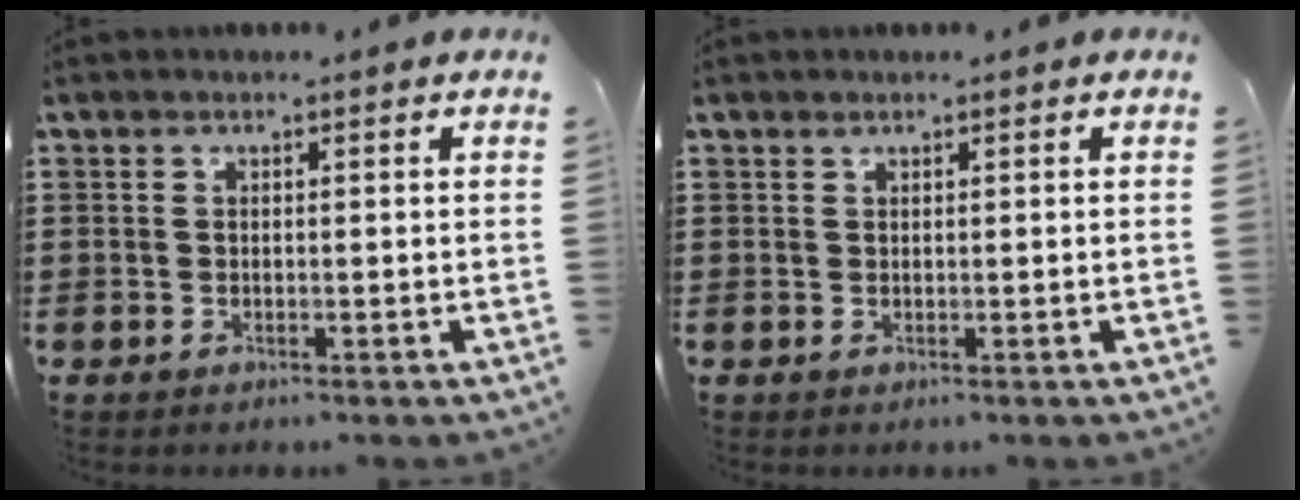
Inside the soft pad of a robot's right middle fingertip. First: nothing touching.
{"total": 0.6, "force": [0.6, -0.1, 0.2], "torque": [-0.006, -0.002, 0.011]}